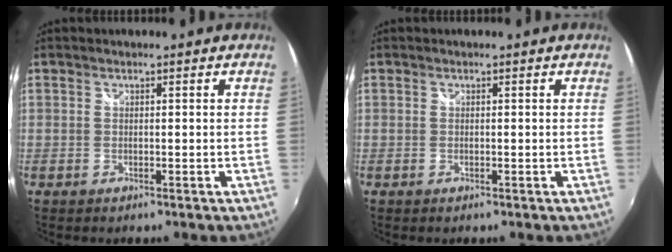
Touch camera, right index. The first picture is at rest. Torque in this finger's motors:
{"motor_torque": [-0.36, 0.29, -0.02, 0.00]}